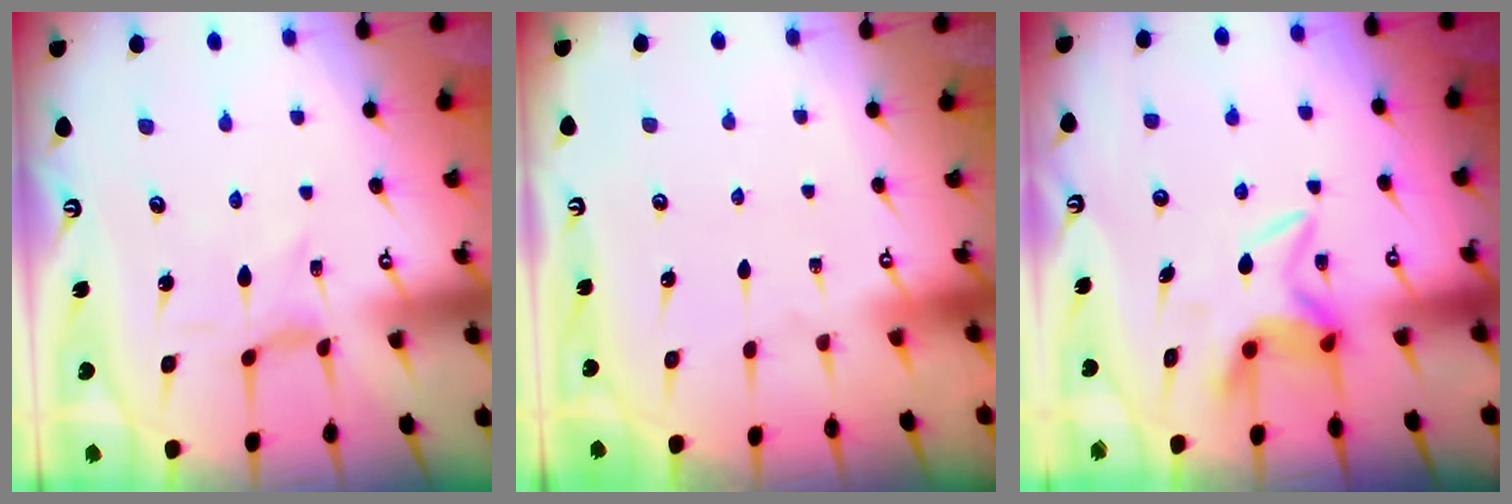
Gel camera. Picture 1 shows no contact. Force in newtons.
{"total": 0.0}
{"total": 5.9, "press": 5.8, "slide": 0.8}